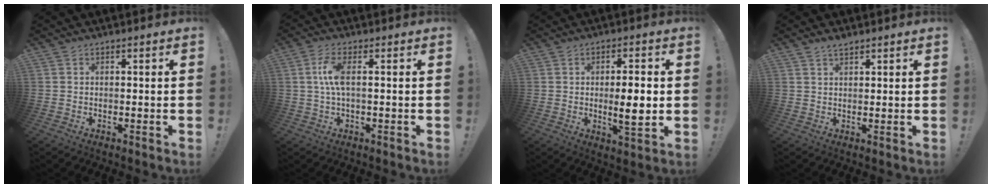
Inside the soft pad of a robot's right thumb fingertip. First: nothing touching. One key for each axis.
{"total": 7.1, "fx": 0.7, "fy": 2.3, "fz": 6.7, "tx": -0.137, "ty": -0.001, "tz": 0.011}
{"total": 8.6, "fx": -0.5, "fy": 2.2, "fz": 8.3, "tx": -0.122, "ty": -0.006, "tz": -0.014}
{"total": 2.4, "fx": 2.0, "fy": 0.7, "fz": 1.2, "tx": -0.016, "ty": -0.011, "tz": 0.035}